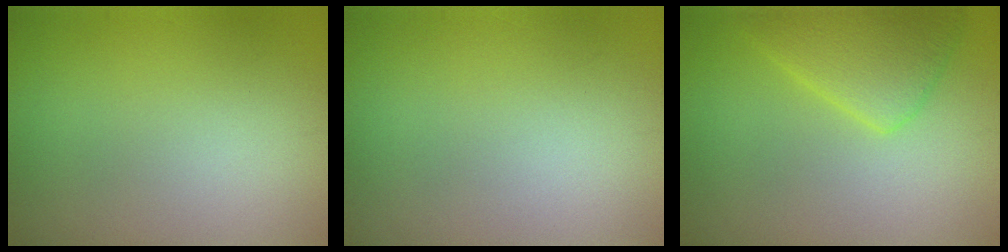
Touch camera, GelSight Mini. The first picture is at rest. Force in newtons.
{"total": 0.0}
{"total": 3.6, "press": 3.6, "slide": 0.3}